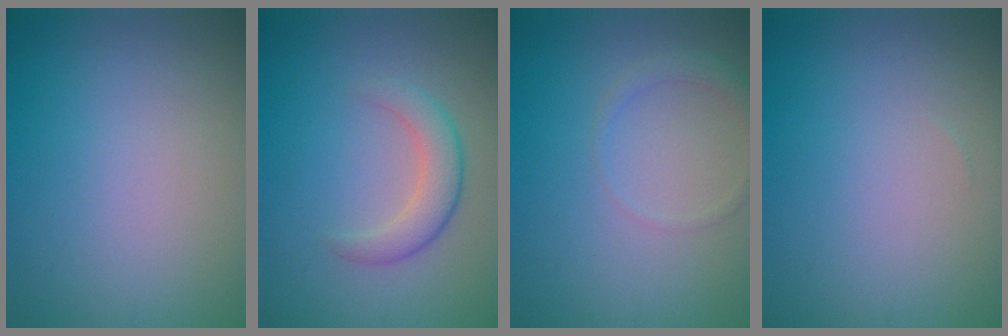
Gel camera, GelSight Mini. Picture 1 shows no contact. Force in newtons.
{"total": 3.0, "press": 3.0, "slide": 0.1}
{"total": 1.4, "press": 1.4, "slide": 0.0}
{"total": 0.0}